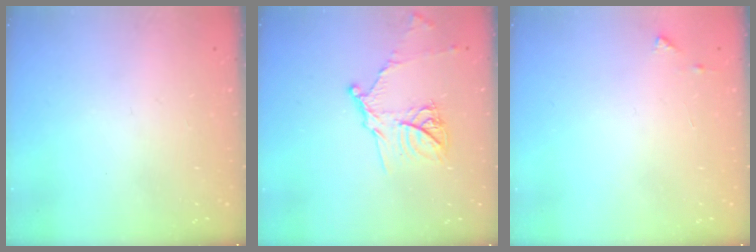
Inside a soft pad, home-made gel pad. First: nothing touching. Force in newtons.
{"total": 13.6, "press": 13.6, "slide": 1.1}
{"total": 4.1, "press": 4.1, "slide": 0.5}